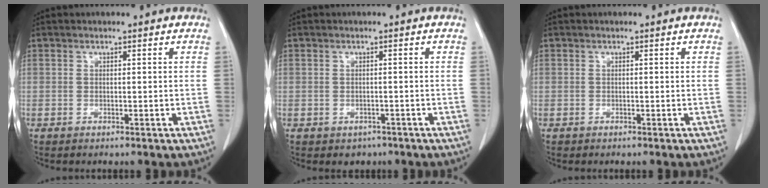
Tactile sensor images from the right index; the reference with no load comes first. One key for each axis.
{"total": 2.0, "fx": -1.1, "fy": 1.6, "fz": 0.3, "tx": -0.005, "ty": 0.004, "tz": -0.010}
{"total": 0.0}